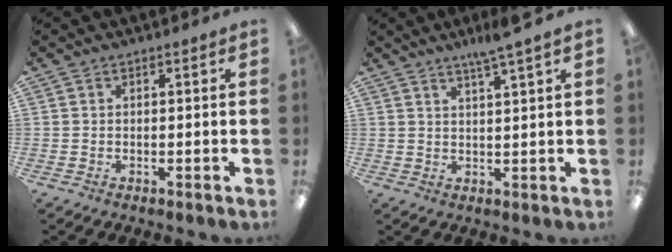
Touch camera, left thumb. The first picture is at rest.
{"total": 4.6, "force": [3.6, -0.6, 2.8], "torque": [-0.063, -0.010, 0.061]}